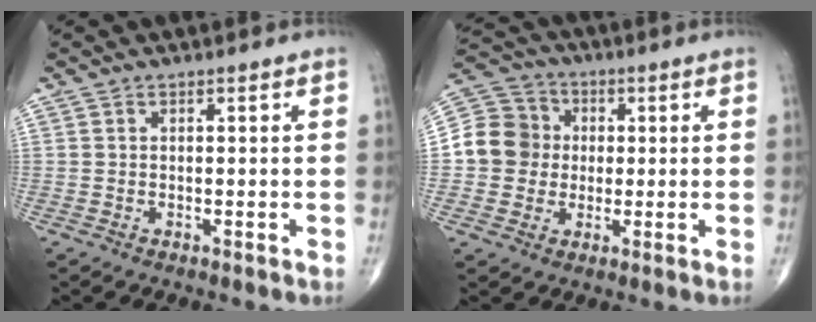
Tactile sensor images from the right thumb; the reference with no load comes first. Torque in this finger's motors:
{"motor_torque": [-0.34, 0.45, -0.18, -0.20, 0.04]}